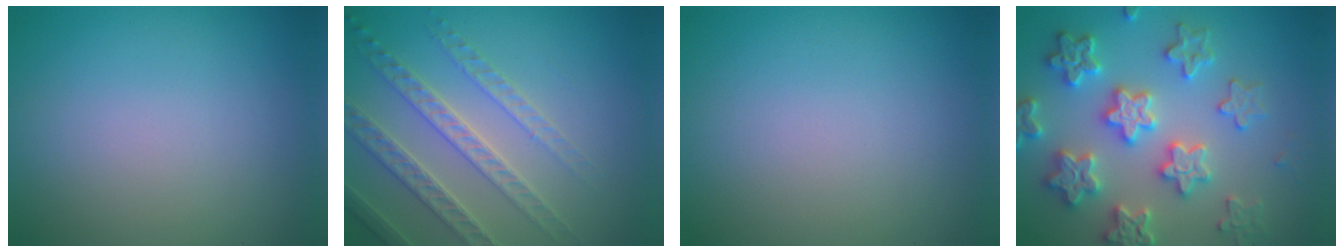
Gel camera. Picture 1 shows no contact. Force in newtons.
{"total": 4.0, "press": 3.9, "slide": 0.8}
{"total": 0.0}
{"total": 6.1, "press": 5.9, "slide": 1.3}